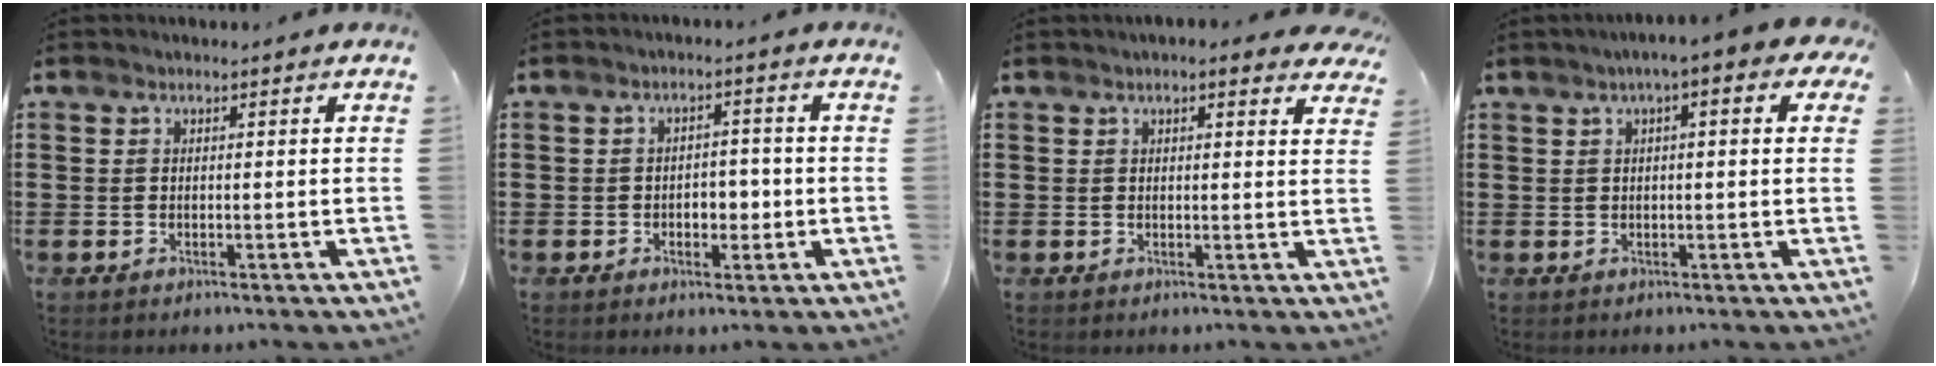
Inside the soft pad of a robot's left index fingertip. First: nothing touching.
{"total": 3.7, "force": [-1.0, 2.4, 2.6], "torque": [-0.044, 0.004, -0.024]}
{"total": 2.0, "force": [1.7, 0.8, 0.8], "torque": [-0.015, 0.001, 0.028]}
{"total": 3.4, "force": [1.1, 0.3, 3.2], "torque": [-0.061, 0.004, 0.017]}